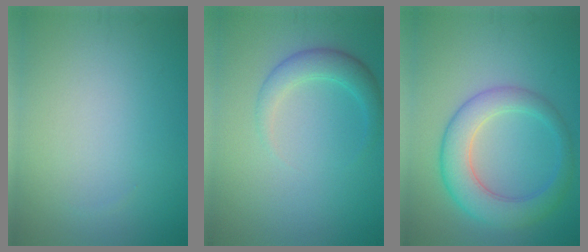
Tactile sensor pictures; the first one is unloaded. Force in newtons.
{"total": 2.7, "press": 2.6, "slide": 0.4}
{"total": 5.6, "press": 5.6, "slide": 0.1}